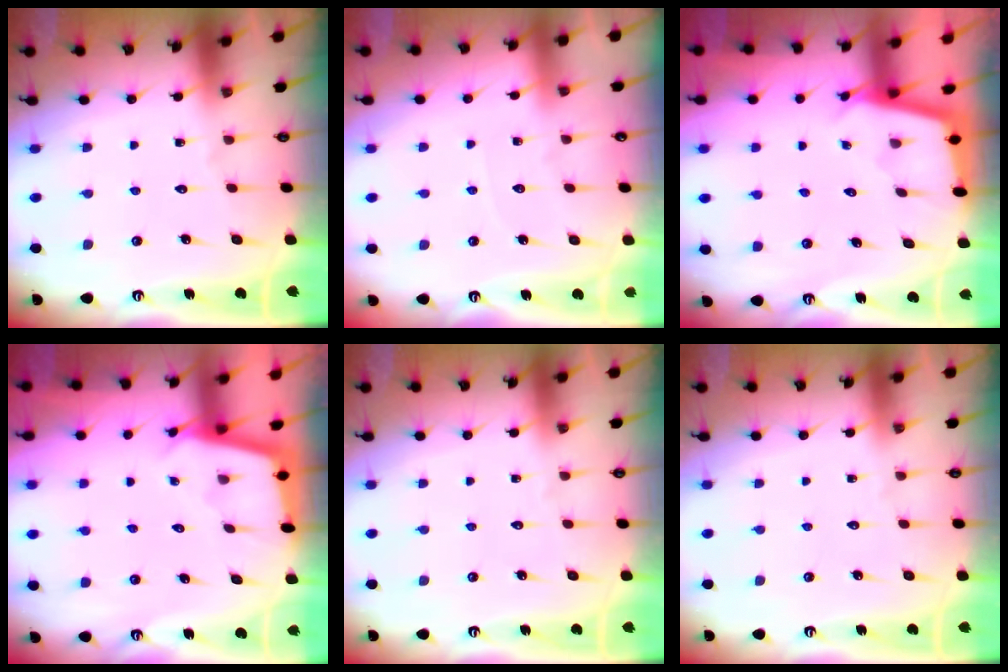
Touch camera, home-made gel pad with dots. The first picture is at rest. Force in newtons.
{"total": 2.7, "press": 2.7, "slide": 0.4}
{"total": 2.3, "press": 2.3, "slide": 0.2}
{"total": 2.4, "press": 2.4, "slide": 0.2}
{"total": 0.0}
{"total": 0.0}